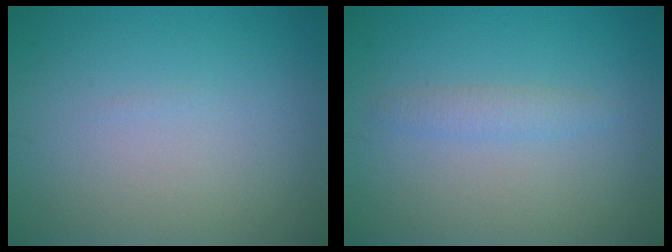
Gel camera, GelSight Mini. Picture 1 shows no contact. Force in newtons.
{"total": 1.4, "press": 1.4, "slide": 0.1}